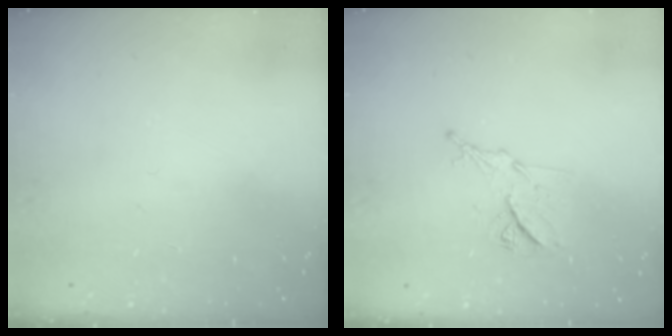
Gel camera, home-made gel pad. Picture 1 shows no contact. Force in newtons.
{"total": 8.6, "press": 8.6, "slide": 0.7}